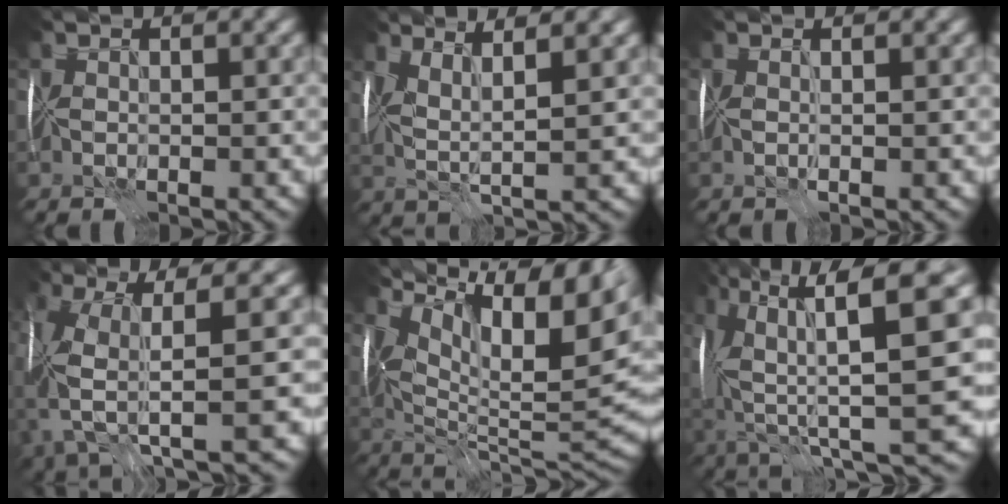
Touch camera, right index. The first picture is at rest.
{"total": 3.3, "force": [1.4, -0.1, 2.9], "torque": [-0.061, -0.003, 0.033]}
{"total": 0.9, "force": [-0.2, -0.9, 0.3], "torque": [-0.005, -0.003, -0.002]}
{"total": 8.3, "force": [-2.4, 2.3, 7.7], "torque": [-0.175, -0.024, -0.037]}
{"total": 14.5, "force": [5.8, 5.6, 12.0], "torque": [-0.209, 0.015, 0.119]}
{"total": 13.4, "force": [2.2, 3.8, 12.6], "torque": [-0.240, 0.002, 0.064]}